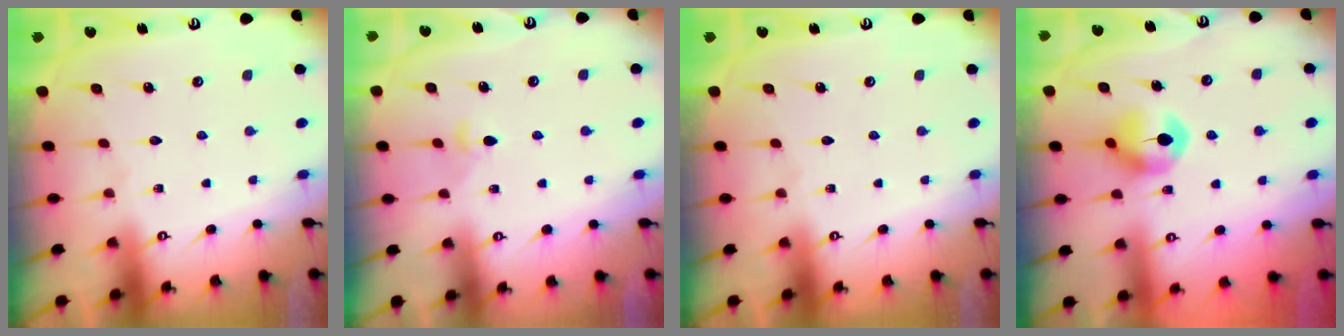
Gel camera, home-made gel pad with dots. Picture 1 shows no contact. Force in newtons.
{"total": 3.9, "press": 3.8, "slide": 0.7}
{"total": 0.0}
{"total": 7.4, "press": 7.4, "slide": 0.5}